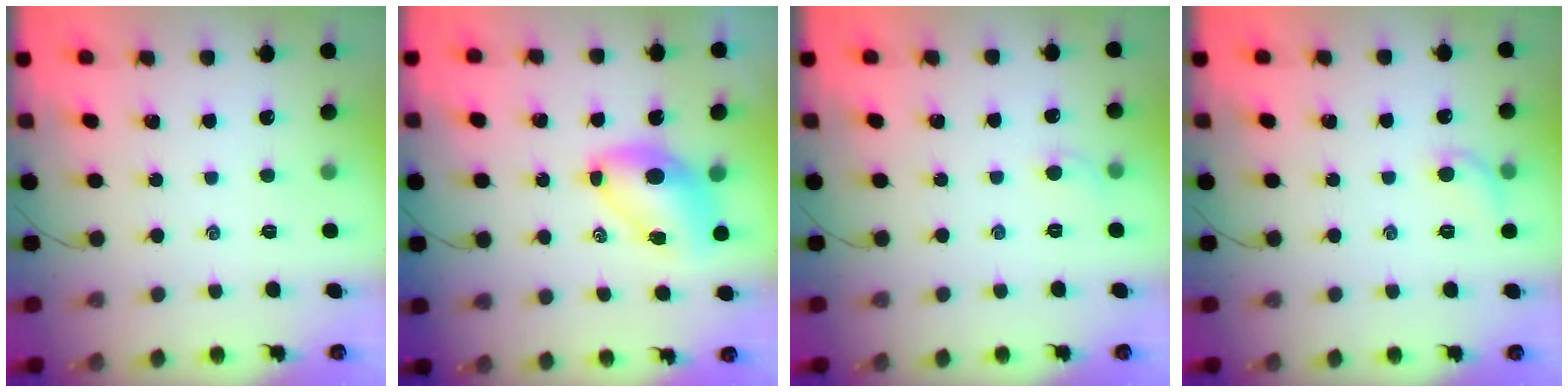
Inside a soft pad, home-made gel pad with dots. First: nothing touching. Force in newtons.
{"total": 8.7, "press": 8.4, "slide": 2.2}
{"total": 4.0, "press": 3.8, "slide": 1.3}
{"total": 6.3, "press": 6.2, "slide": 1.2}